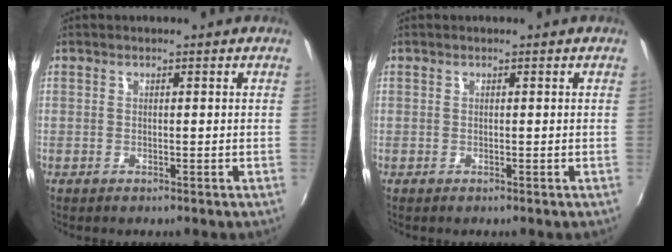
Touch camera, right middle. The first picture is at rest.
{"total": 0.0}